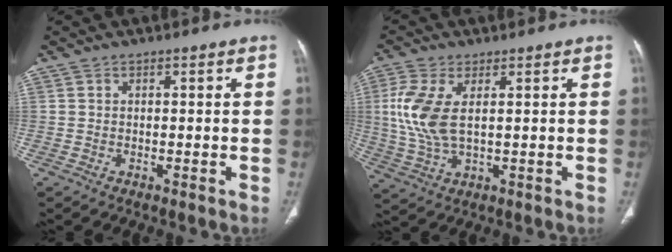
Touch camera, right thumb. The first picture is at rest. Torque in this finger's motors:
{"motor_torque": [0.04, 0.95, 0.24, -0.06, 0.17]}